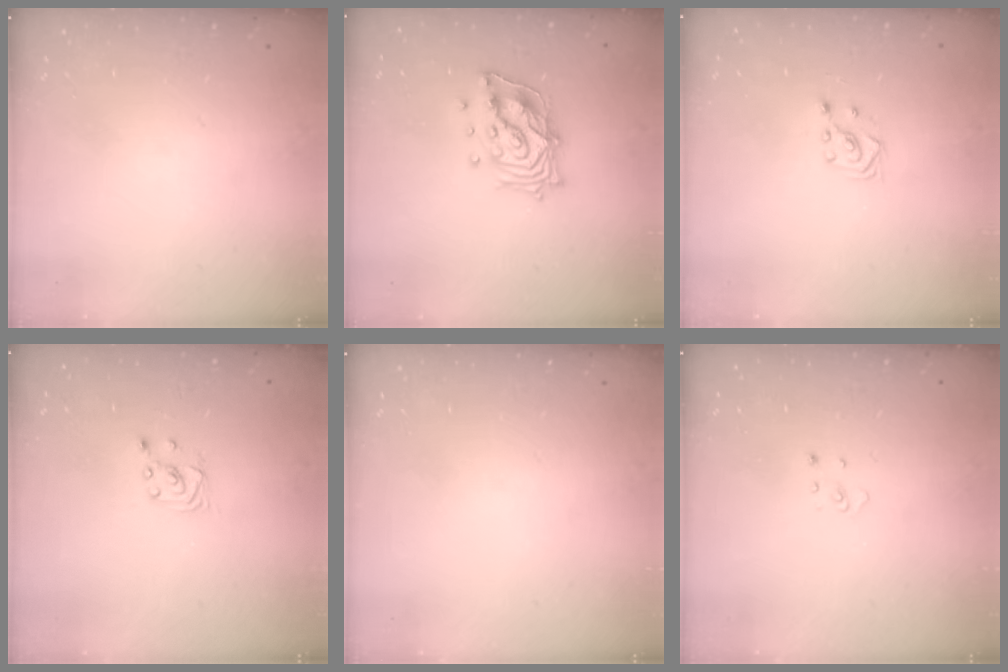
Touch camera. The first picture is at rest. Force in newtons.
{"total": 12.7, "press": 12.6, "slide": 1.3}
{"total": 2.9, "press": 2.7, "slide": 1.0}
{"total": 1.7, "press": 1.6, "slide": 0.1}
{"total": 0.0}
{"total": 2.2, "press": 2.2, "slide": 0.2}